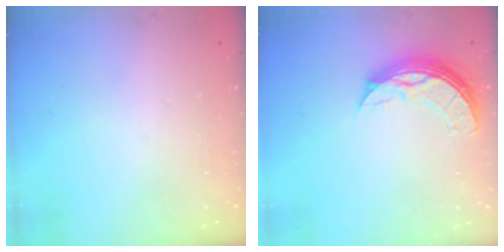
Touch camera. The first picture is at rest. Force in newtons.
{"total": 8.8, "press": 8.7, "slide": 0.6}